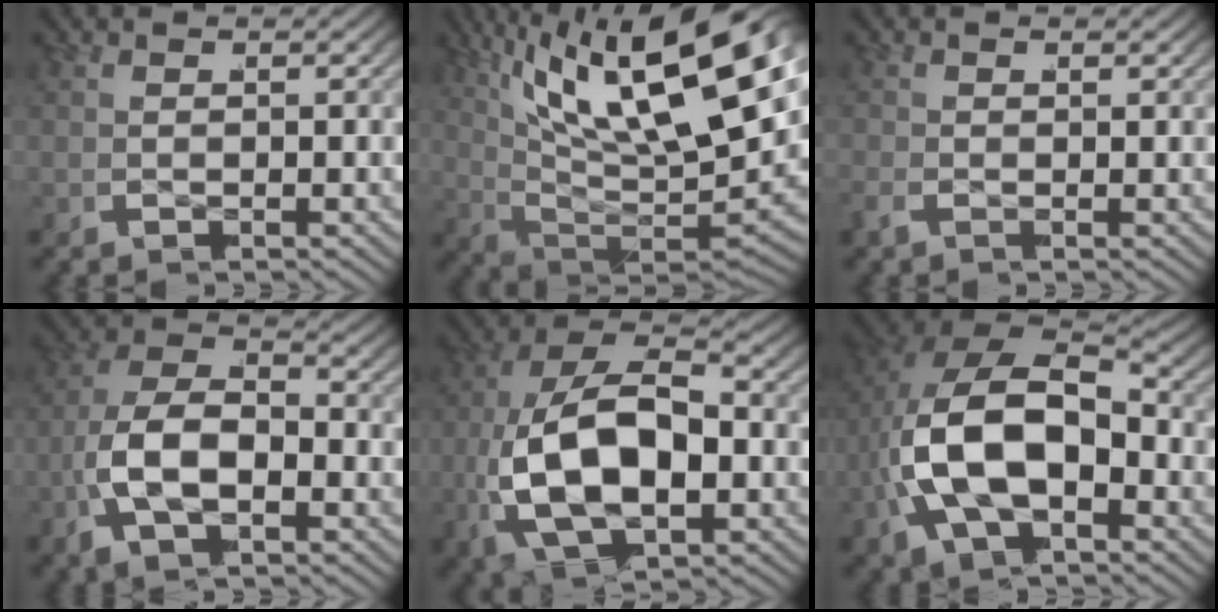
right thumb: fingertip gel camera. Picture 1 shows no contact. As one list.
[{"total": 18.0, "force": [3.6, 9.6, 14.9], "torque": [-0.254, -0.027, 0.065]}, {"total": 0.0}, {"total": 9.4, "force": [-0.7, 6.0, 7.3], "torque": [-0.164, -0.018, -0.009]}, {"total": 15.0, "force": [-0.7, 9.5, 11.6], "torque": [-0.267, -0.036, 0.005]}, {"total": 13.9, "force": [-0.3, 9.1, 10.6], "torque": [-0.252, -0.022, 0.007]}]